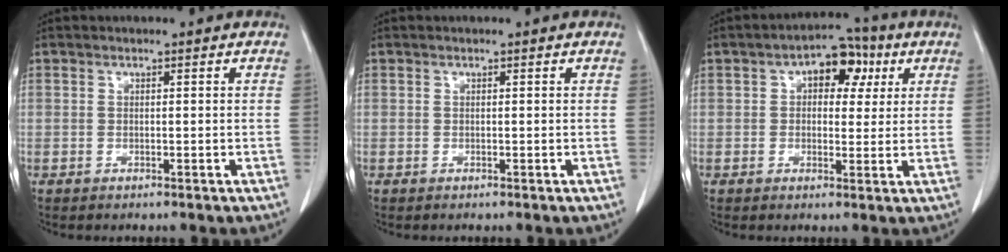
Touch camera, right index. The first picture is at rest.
{"total": 0.0}
{"total": 7.3, "force": [2.6, 4.1, 5.4], "torque": [-0.071, 0.027, 0.033]}